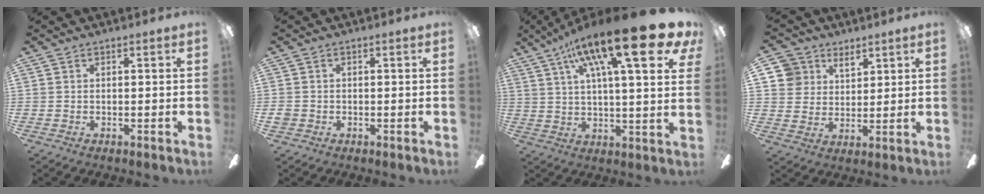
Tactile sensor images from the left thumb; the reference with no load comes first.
{"total": 1.7, "force": [-0.6, 1.4, 0.8], "torque": [-0.012, 0.004, -0.012]}
{"total": 23.9, "force": [13.0, 5.5, 19.3], "torque": [-0.307, -0.062, 0.195]}
{"total": 8.4, "force": [5.8, 5.9, 1.1], "torque": [-0.031, -0.027, 0.112]}